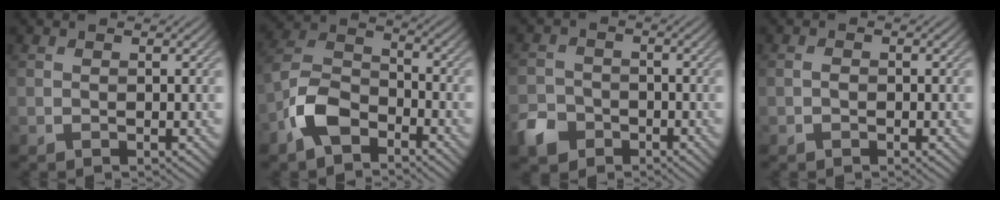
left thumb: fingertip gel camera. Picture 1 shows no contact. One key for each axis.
{"total": 8.1, "fx": -5.0, "fy": 4.2, "fz": 4.8, "tx": -0.105, "ty": 0.005, "tz": -0.119}
{"total": 4.8, "fx": -2.9, "fy": 3.5, "fz": 1.6, "tx": -0.038, "ty": -0.003, "tz": -0.066}
{"total": 0.7, "fx": -0.3, "fy": 0.5, "fz": 0.5, "tx": -0.009, "ty": 0.001, "tz": -0.007}